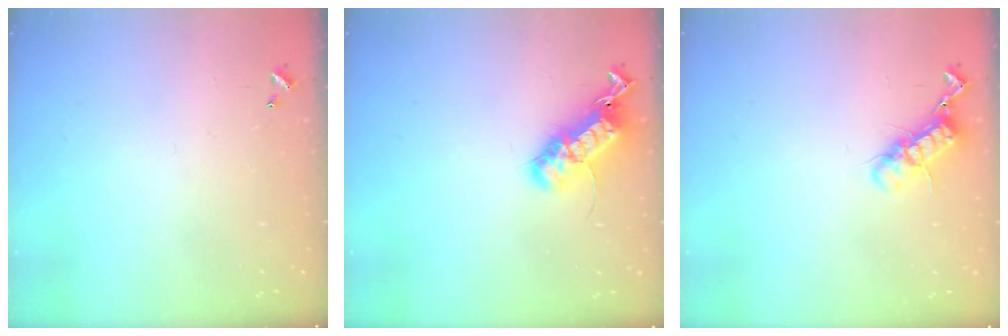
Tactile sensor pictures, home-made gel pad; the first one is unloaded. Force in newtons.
{"total": 19.9, "press": 19.9, "slide": 0.3}
{"total": 11.9, "press": 11.9, "slide": 0.8}